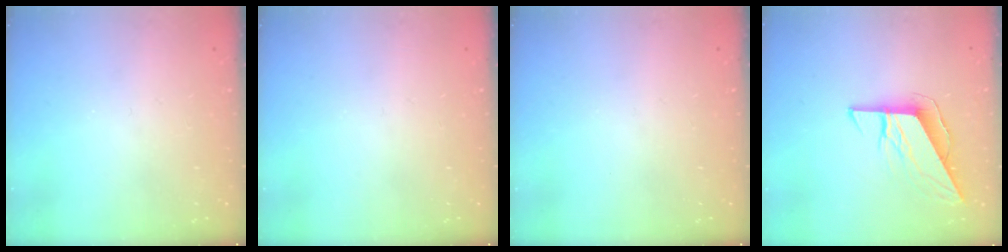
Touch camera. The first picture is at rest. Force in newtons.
{"total": 0.0}
{"total": 0.0}
{"total": 8.2, "press": 8.2, "slide": 0.3}